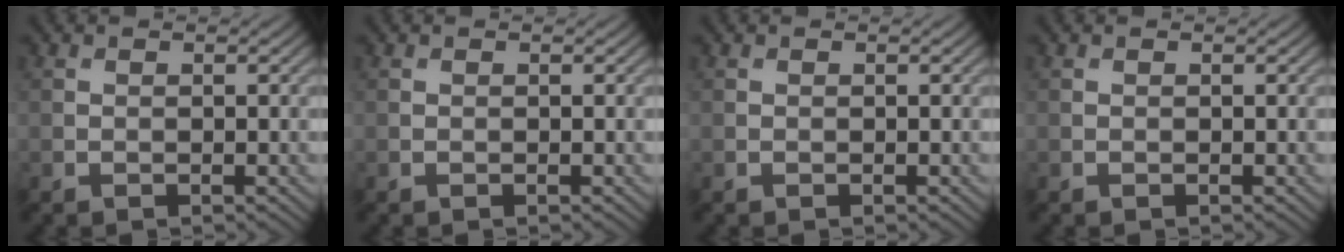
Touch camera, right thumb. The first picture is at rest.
{"total": 0.0}
{"total": 0.0}
{"total": 0.0}